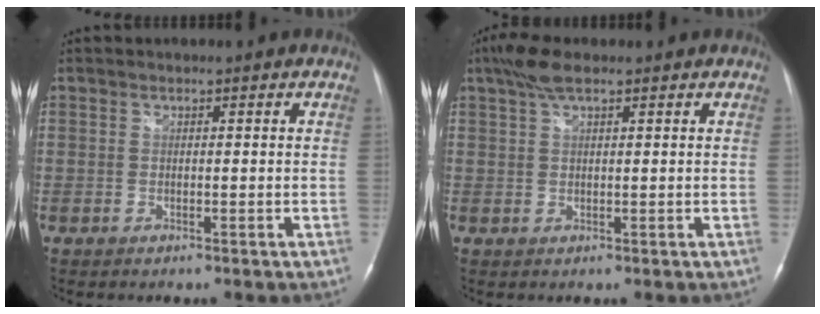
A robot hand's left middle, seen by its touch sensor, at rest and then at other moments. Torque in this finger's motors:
{"motor_torque": [0.35, -0.22, 0.01, 0.04]}